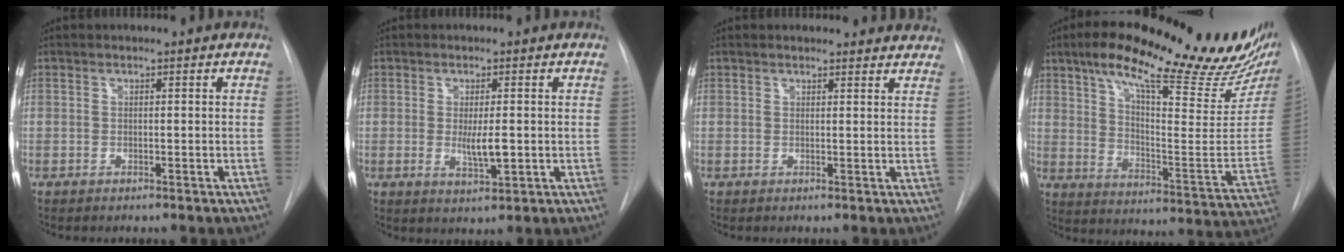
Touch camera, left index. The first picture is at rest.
{"total": 3.8, "force": [-0.1, 0.9, 3.7], "torque": [-0.066, -0.007, 0.000]}
{"total": 8.8, "force": [8.4, 2.3, 1.1], "torque": [0.018, 0.004, 0.069]}
{"total": 30.3, "force": [21.9, 6.7, 19.9], "torque": [-0.264, -0.012, 0.291]}